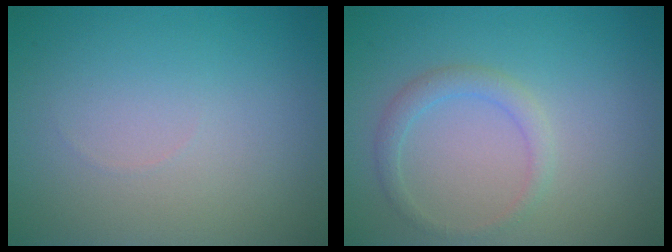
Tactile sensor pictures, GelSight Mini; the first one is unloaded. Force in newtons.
{"total": 1.7, "press": 1.7, "slide": 0.2}